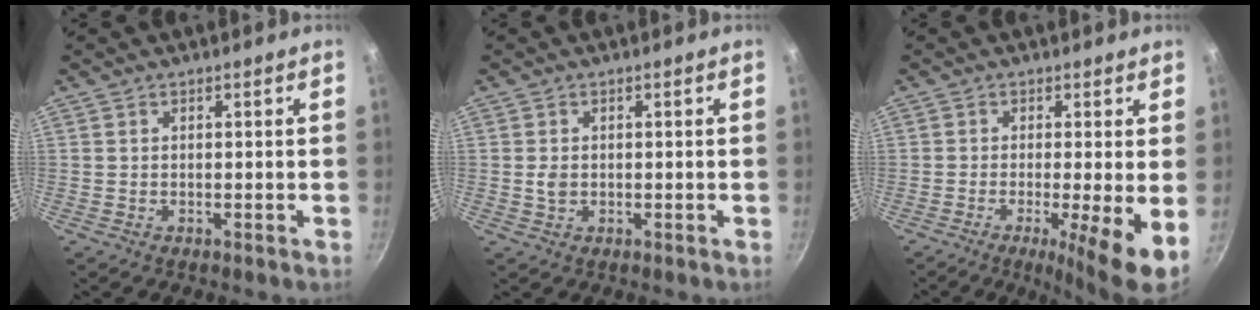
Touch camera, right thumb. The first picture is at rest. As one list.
[{"total": 2.0, "force": [-0.1, 1.5, 1.3], "torque": [-0.022, -0.002, -0.001]}, {"total": 8.6, "force": [-1.9, 0.7, 8.3], "torque": [-0.127, -0.007, -0.031]}]